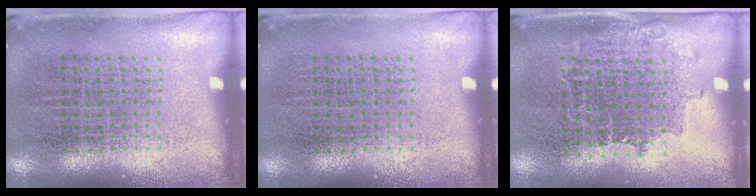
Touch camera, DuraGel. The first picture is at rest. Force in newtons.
{"total": 0.0}
{"total": 1.0, "press": 0.9, "slide": 0.6}